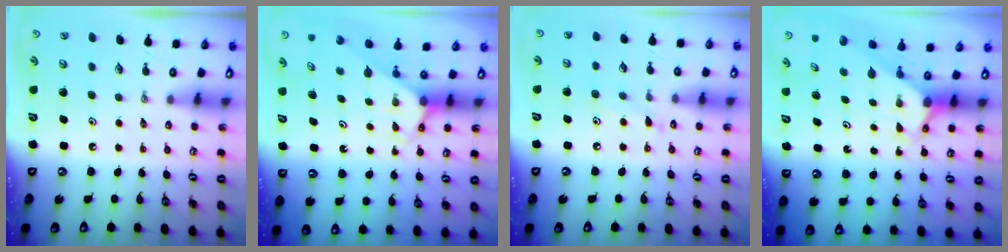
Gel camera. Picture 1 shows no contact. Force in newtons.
{"total": 2.5, "press": 2.4, "slide": 0.2}
{"total": 7.0, "press": 7.0, "slide": 0.2}
{"total": 2.7, "press": 2.7, "slide": 0.1}